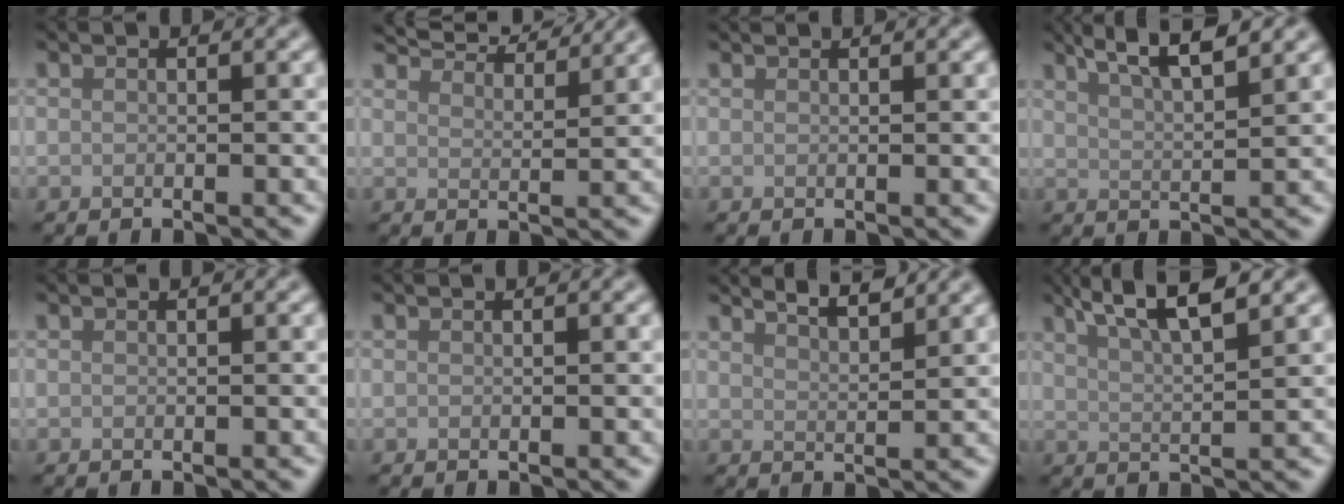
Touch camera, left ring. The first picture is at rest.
{"total": 6.8, "force": [6.3, 1.1, 2.3], "torque": [-0.041, 0.017, 0.080]}
{"total": 1.0, "force": [1.0, 0.0, 0.2], "torque": [-0.008, -0.002, 0.010]}
{"total": 5.2, "force": [3.7, 1.0, 3.5], "torque": [-0.047, 0.023, 0.045]}
{"total": 0.0}
{"total": 0.0}
{"total": 3.9, "force": [3.4, 0.9, 1.9], "torque": [-0.006, 0.014, 0.032]}
{"total": 5.6, "force": [3.6, 1.1, 4.1], "torque": [-0.062, 0.023, 0.052]}